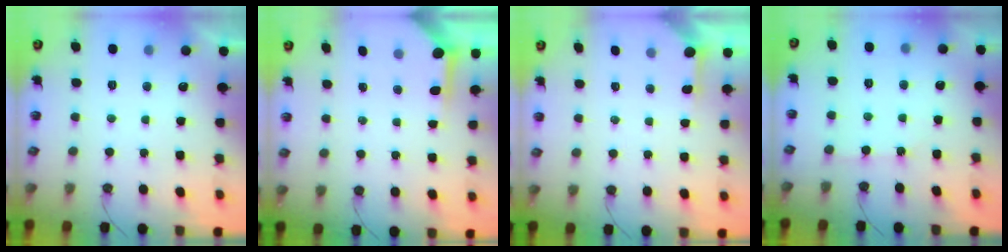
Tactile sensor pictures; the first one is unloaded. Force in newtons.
{"total": 3.5, "press": 3.4, "slide": 0.5}
{"total": 1.8, "press": 1.8, "slide": 0.3}
{"total": 3.3, "press": 3.3, "slide": 0.4}